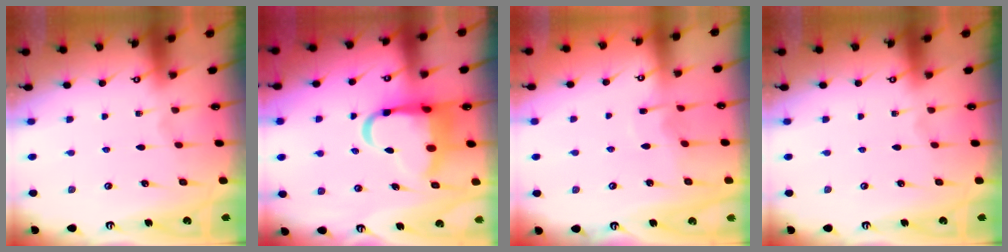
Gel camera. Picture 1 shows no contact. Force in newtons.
{"total": 12.0, "press": 11.7, "slide": 2.7}
{"total": 2.8, "press": 2.8, "slide": 0.4}
{"total": 0.0}